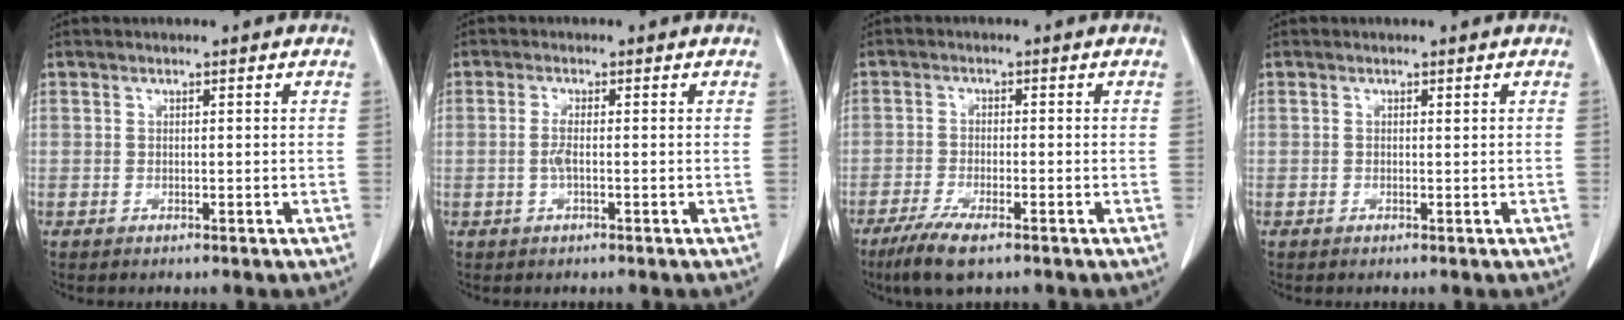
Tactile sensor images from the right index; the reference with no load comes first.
{"total": 2.0, "force": [-0.3, 0.2, 1.9], "torque": [-0.043, 0.001, -0.006]}
{"total": 6.0, "force": [-4.1, 1.1, 4.3], "torque": [-0.084, -0.014, -0.071]}
{"total": 0.0}